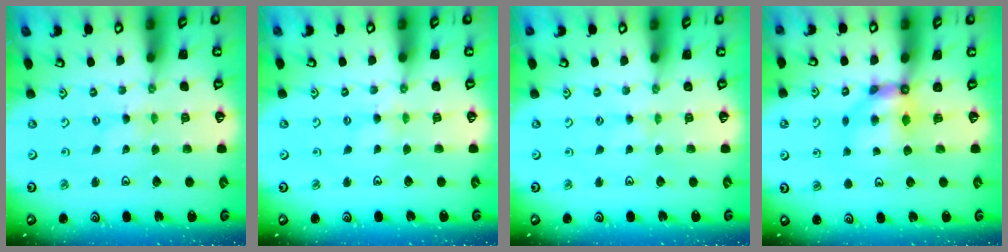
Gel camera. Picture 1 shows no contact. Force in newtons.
{"total": 1.8, "press": 1.8, "slide": 0.4}
{"total": 1.0, "press": 0.9, "slide": 0.2}
{"total": 6.6, "press": 6.6, "slide": 0.7}